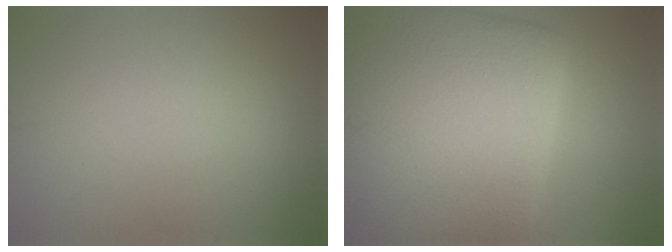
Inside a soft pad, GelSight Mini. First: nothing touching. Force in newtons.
{"total": 24.4, "press": 24.3, "slide": 0.7}